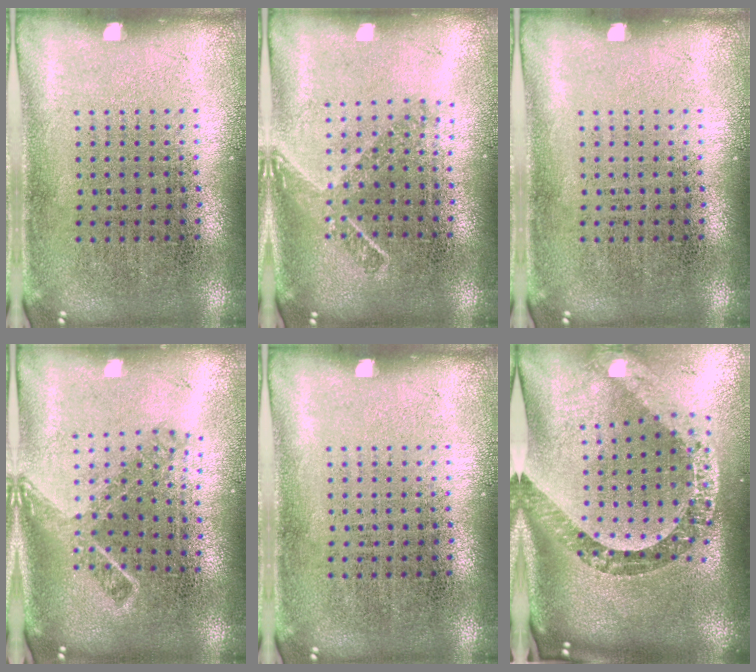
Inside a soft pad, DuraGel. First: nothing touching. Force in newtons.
{"total": 1.6, "press": 1.2, "slide": 1.1}
{"total": 0.0}
{"total": 1.8, "press": 1.3, "slide": 1.2}
{"total": 0.0}
{"total": 3.3, "press": 2.2, "slide": 2.4}